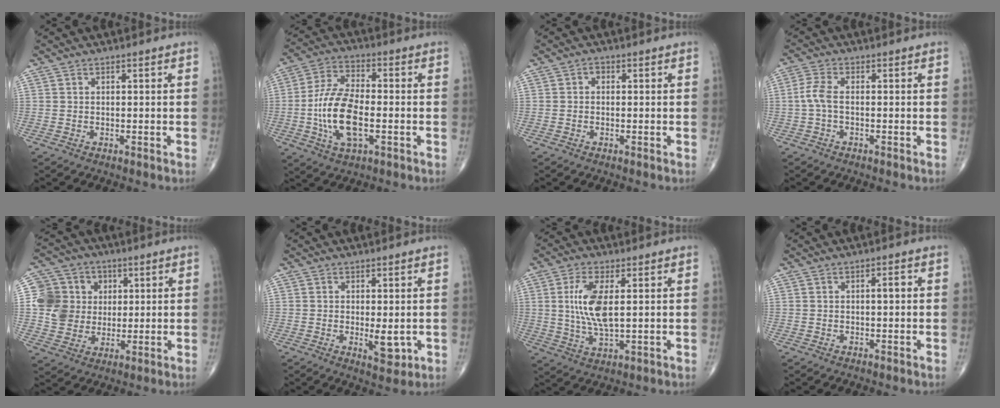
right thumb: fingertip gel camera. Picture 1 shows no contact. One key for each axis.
{"total": 13.4, "fx": -2.5, "fy": 6.2, "fz": 11.7, "tx": -0.236, "ty": 0.013, "tz": -0.049}
{"total": 0.9, "fx": 0.0, "fy": 0.8, "fz": 0.6, "tx": -0.002, "ty": 0.003, "tz": -0.006}
{"total": 3.4, "fx": -0.6, "fy": 1.3, "fz": 3.1, "tx": -0.078, "ty": 0.004, "tz": -0.018}
{"total": 11.9, "fx": 1.9, "fy": 10.9, "fz": 4.4, "tx": -0.052, "ty": 0.008, "tz": 0.036}
{"total": 4.2, "fx": -0.5, "fy": 1.8, "fz": 3.8, "tx": -0.047, "ty": -0.010, "tz": 0.000}
{"total": 9.1, "fx": 1.5, "fy": 3.4, "fz": 8.3, "tx": -0.177, "ty": -0.012, "tz": 0.032}
{"total": 1.6, "fx": 0.1, "fy": 0.5, "fz": 1.5, "tx": -0.025, "ty": 0.003, "tz": 0.000}